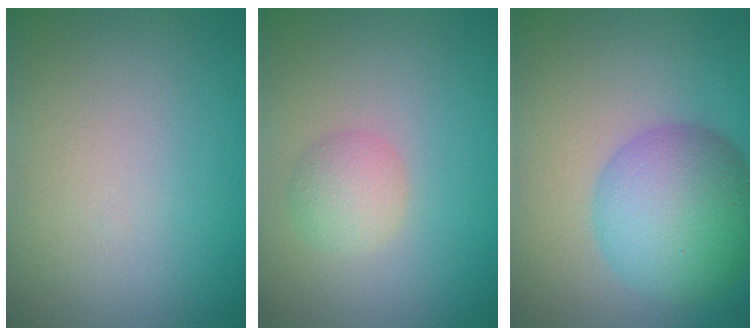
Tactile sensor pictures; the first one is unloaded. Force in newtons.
{"total": 2.2, "press": 2.2, "slide": 0.0}
{"total": 8.1, "press": 8.1, "slide": 0.2}